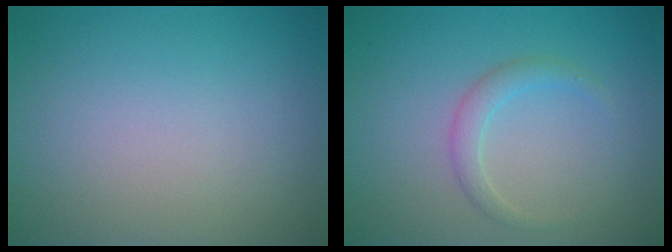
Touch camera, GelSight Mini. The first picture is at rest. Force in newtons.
{"total": 1.7, "press": 1.7, "slide": 0.1}